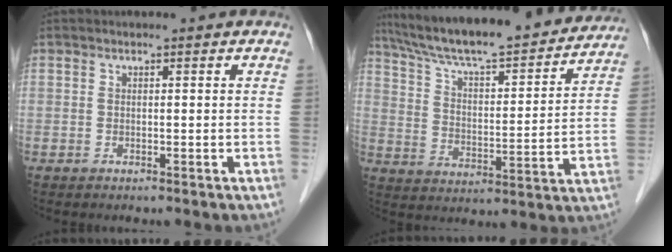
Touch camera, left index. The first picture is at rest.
{"total": 24.1, "force": [21.5, 3.2, 10.4], "torque": [-0.173, -0.001, 0.310]}